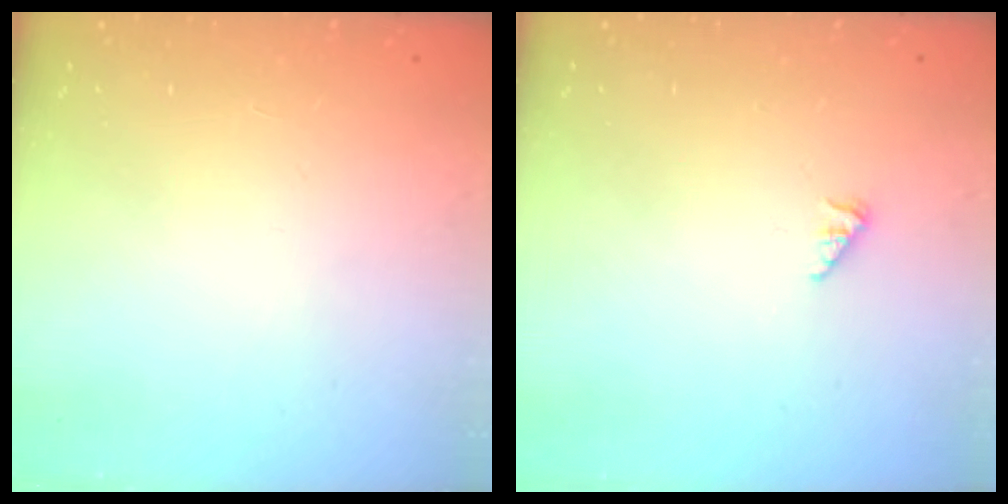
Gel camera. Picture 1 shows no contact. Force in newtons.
{"total": 0.0}